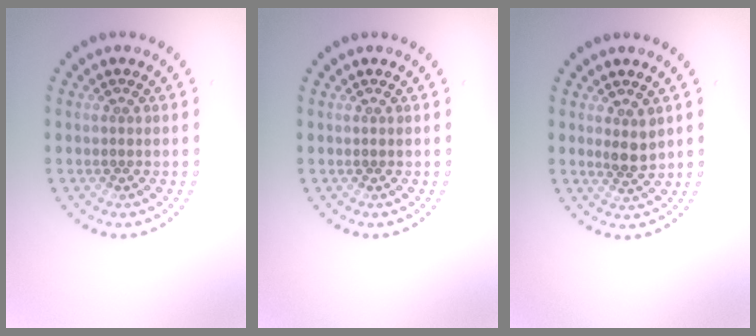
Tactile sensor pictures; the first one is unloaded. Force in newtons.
{"total": 0.0}
{"total": 1.9, "press": 1.6, "slide": 1.0}